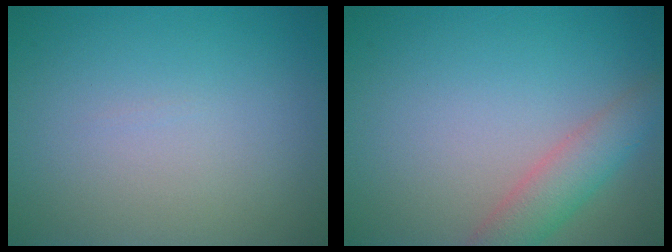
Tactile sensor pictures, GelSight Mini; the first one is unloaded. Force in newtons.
{"total": 3.6, "press": 3.6, "slide": 0.1}